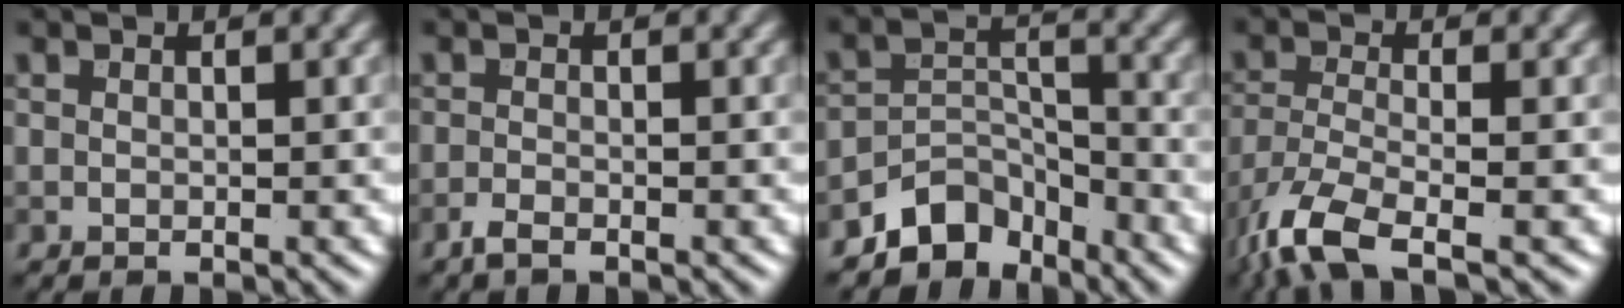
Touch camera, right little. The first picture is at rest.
{"total": 1.2, "force": [-0.9, 0.3, 0.7], "torque": [-0.016, 0.000, -0.020]}
{"total": 4.9, "force": [-4.0, 2.5, 1.3], "torque": [-0.006, 0.000, -0.077]}
{"total": 7.3, "force": [-4.8, 2.2, 5.0], "torque": [-0.112, -0.017, -0.105]}